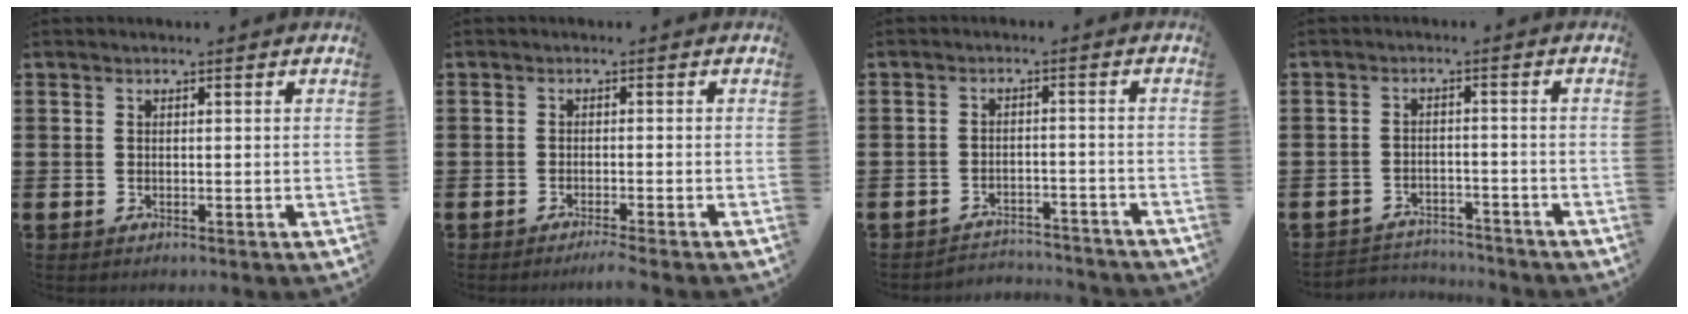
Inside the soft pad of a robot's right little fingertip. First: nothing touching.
{"total": 1.4, "force": [-1.2, -0.2, 0.8], "torque": [-0.011, 0.000, -0.022]}
{"total": 2.7, "force": [-2.7, 0.1, -0.1], "torque": [-0.005, 0.004, -0.060]}
{"total": 2.9, "force": [-2.8, 0.4, -0.2], "torque": [-0.005, 0.000, -0.062]}